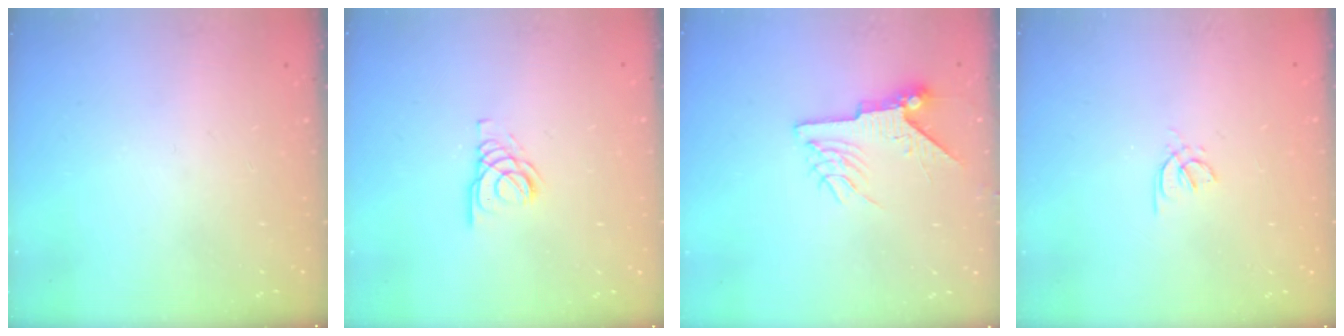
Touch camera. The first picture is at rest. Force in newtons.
{"total": 3.7, "press": 3.7, "slide": 0.4}
{"total": 7.2, "press": 7.2, "slide": 0.9}
{"total": 1.2, "press": 1.2, "slide": 0.4}